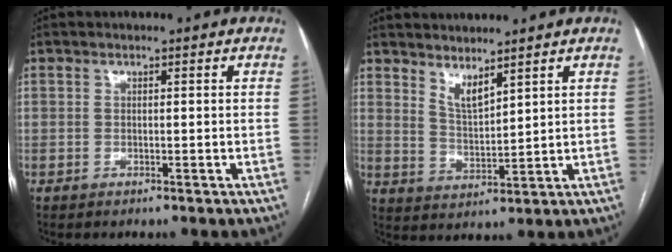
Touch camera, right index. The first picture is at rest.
{"total": 4.2, "force": [3.4, 0.7, 2.3], "torque": [-0.048, -0.016, 0.073]}